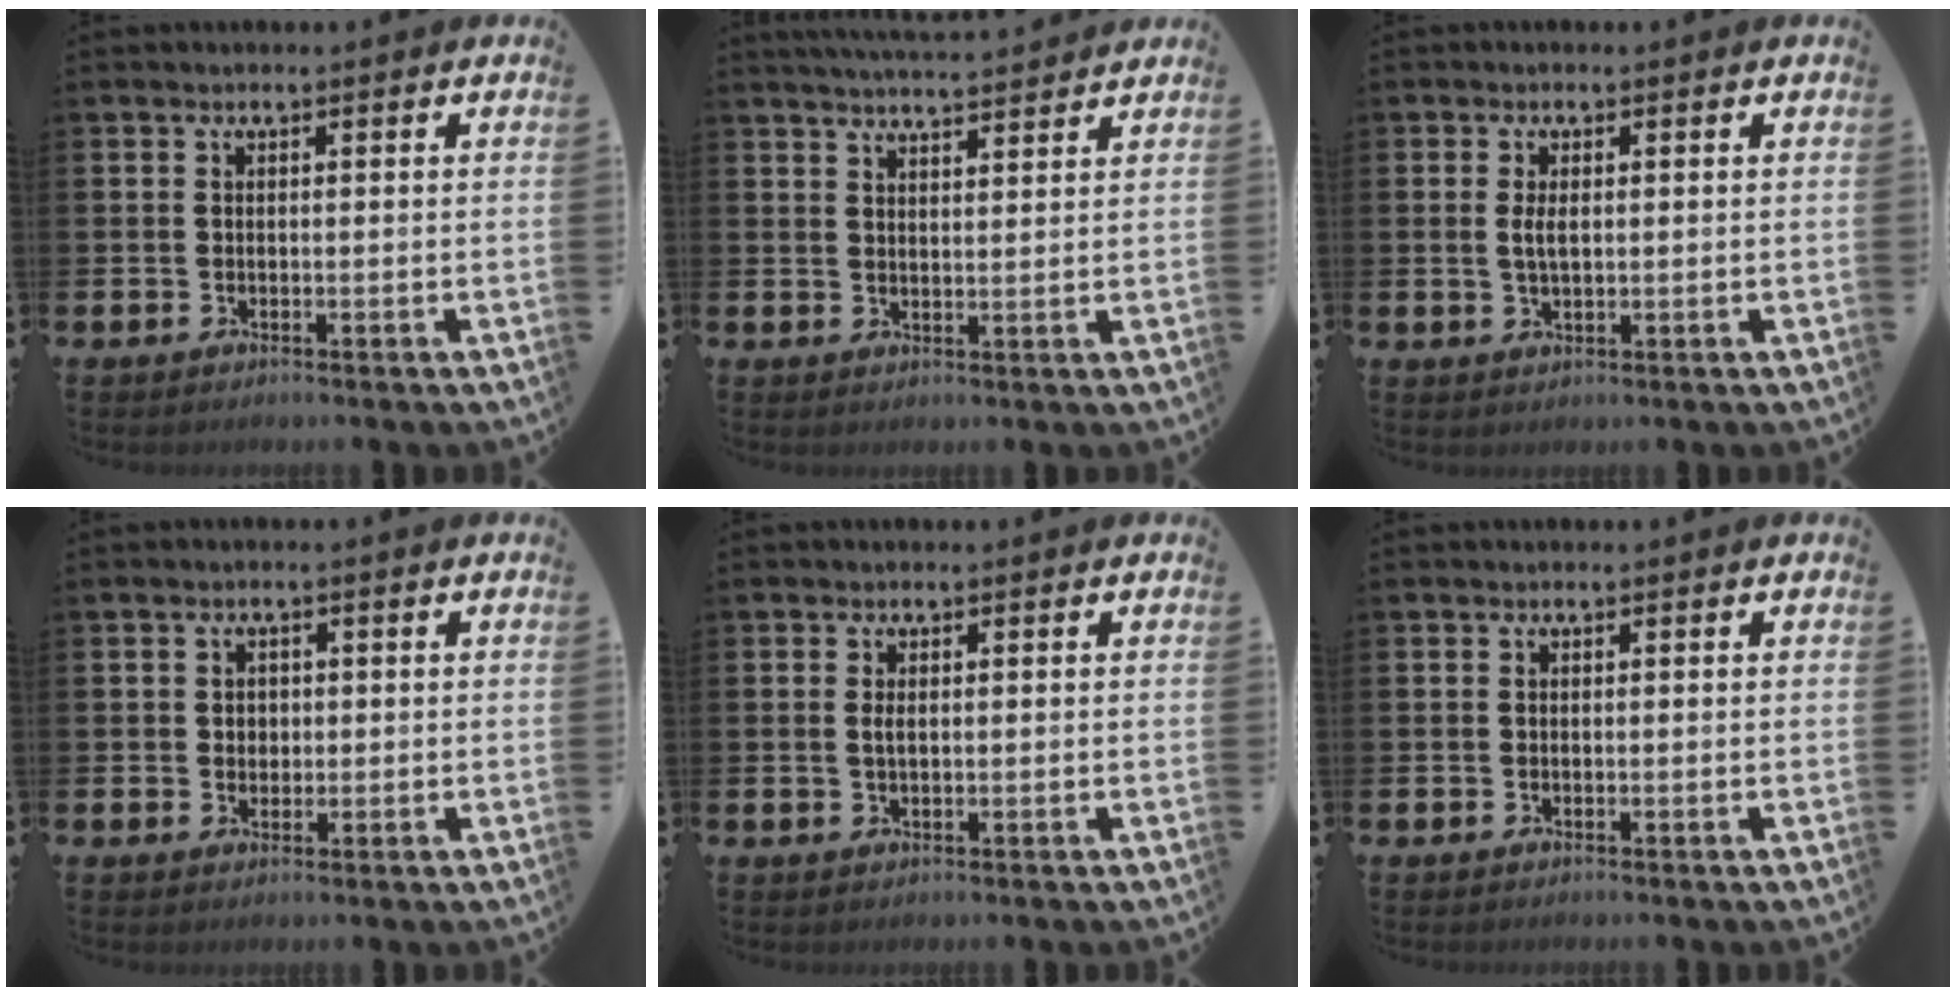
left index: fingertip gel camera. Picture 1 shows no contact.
{"total": 4.3, "force": [4.2, -0.1, 0.5], "torque": [-0.015, -0.022, 0.076]}
{"total": 2.4, "force": [0.4, 1.1, 2.1], "torque": [-0.032, 0.001, 0.002]}
{"total": 1.7, "force": [0.6, 1.5, 0.5], "torque": [0.006, 0.003, 0.004]}
{"total": 1.1, "force": [0.2, 0.5, 1.0], "torque": [-0.017, 0.004, 0.001]}
{"total": 0.0}